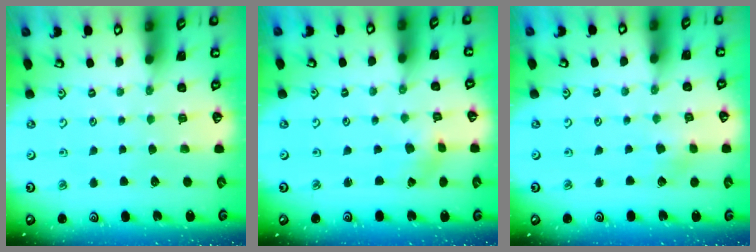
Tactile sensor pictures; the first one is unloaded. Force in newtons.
{"total": 0.0}
{"total": 2.8, "press": 2.7, "slide": 0.5}